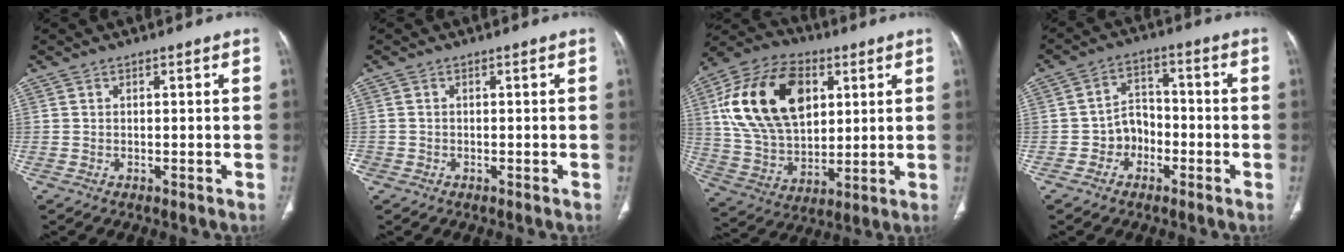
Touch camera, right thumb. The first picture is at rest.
{"total": 0.9, "force": [-0.3, 0.8, 0.1], "torque": [-0.001, 0.003, -0.006]}
{"total": 23.1, "force": [6.8, 14.7, 16.5], "torque": [-0.286, -0.007, 0.124]}
{"total": 6.3, "force": [-2.4, 5.1, 2.8], "torque": [-0.016, 0.034, -0.047]}